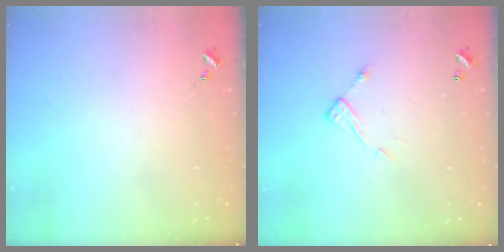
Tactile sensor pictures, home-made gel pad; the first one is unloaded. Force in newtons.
{"total": 7.5, "press": 7.5, "slide": 0.2}